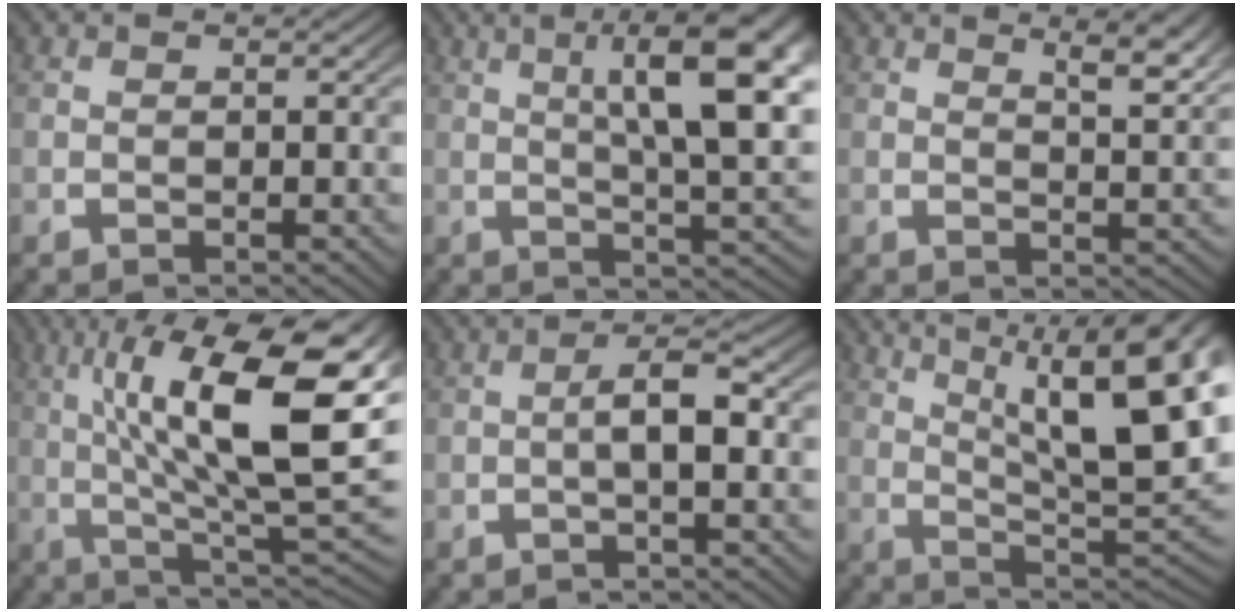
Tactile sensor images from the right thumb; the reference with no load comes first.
{"total": 12.4, "force": [3.3, 5.5, 10.6], "torque": [-0.122, 0.002, 0.043]}
{"total": 4.3, "force": [2.4, 1.3, 3.3], "torque": [-0.041, -0.002, 0.041]}
{"total": 15.8, "force": [1.6, 6.6, 14.2], "torque": [-0.219, -0.026, 0.040]}
{"total": 3.7, "force": [-0.2, 1.4, 3.4], "torque": [-0.067, 0.000, -0.006]}
{"total": 14.5, "force": [3.0, 7.7, 11.9], "torque": [-0.170, -0.027, 0.054]}